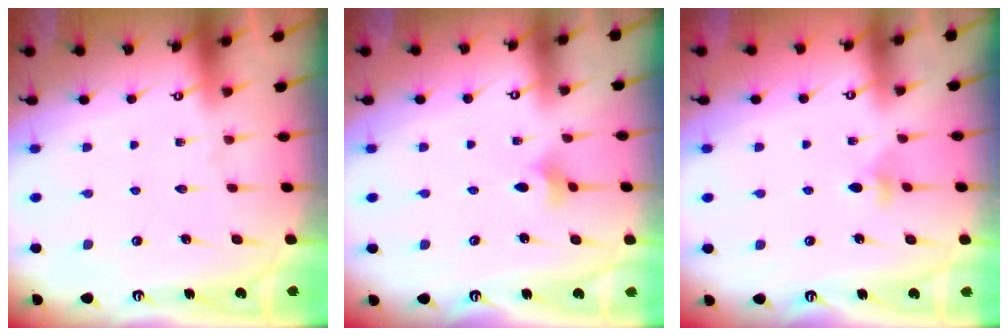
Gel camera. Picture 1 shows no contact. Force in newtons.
{"total": 2.6, "press": 2.6, "slide": 0.5}
{"total": 4.8, "press": 4.7, "slide": 0.8}